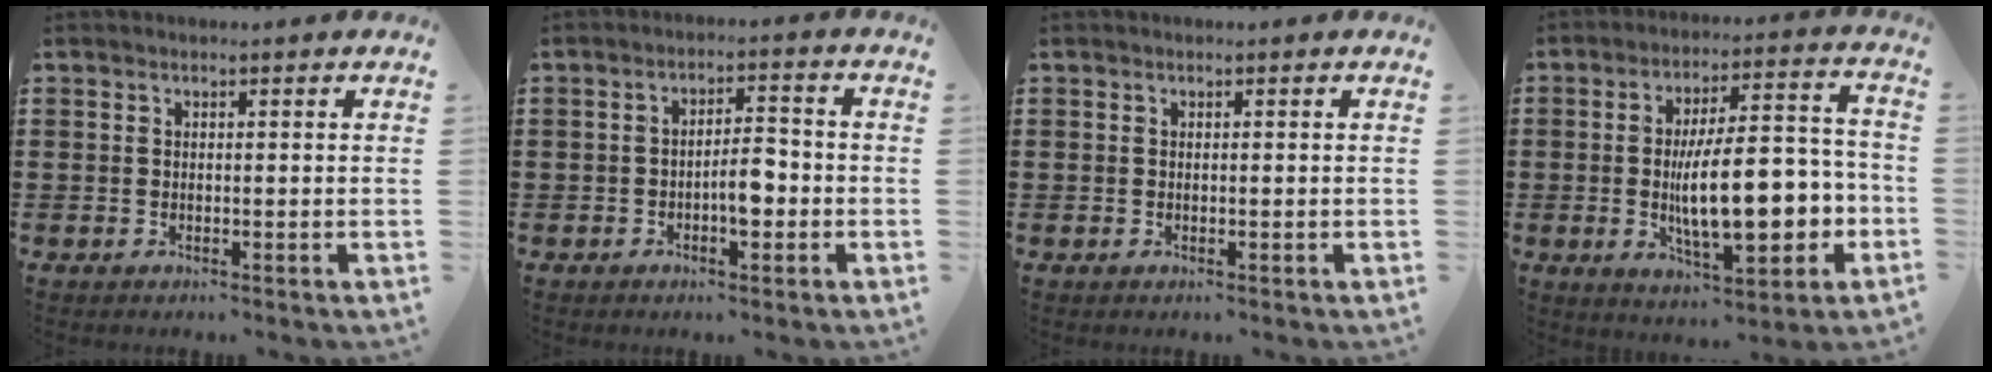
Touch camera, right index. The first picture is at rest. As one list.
[{"total": 4.6, "force": [-1.5, 1.9, 3.9], "torque": [-0.068, 0.011, -0.027]}, {"total": 0.0}, {"total": 14.3, "force": [-2.9, 5.3, 12.9], "torque": [-0.200, -0.008, -0.051]}]